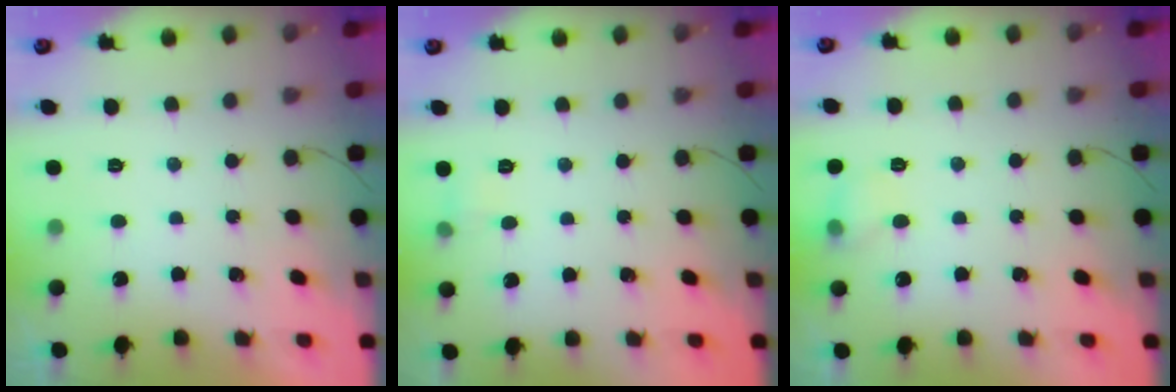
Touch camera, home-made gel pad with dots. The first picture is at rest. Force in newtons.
{"total": 3.3, "press": 3.1, "slide": 1.1}
{"total": 6.2, "press": 6.0, "slide": 1.6}